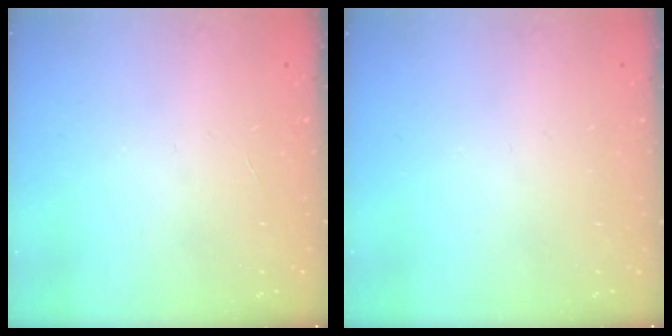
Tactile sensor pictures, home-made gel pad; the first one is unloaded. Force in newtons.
{"total": 0.0}